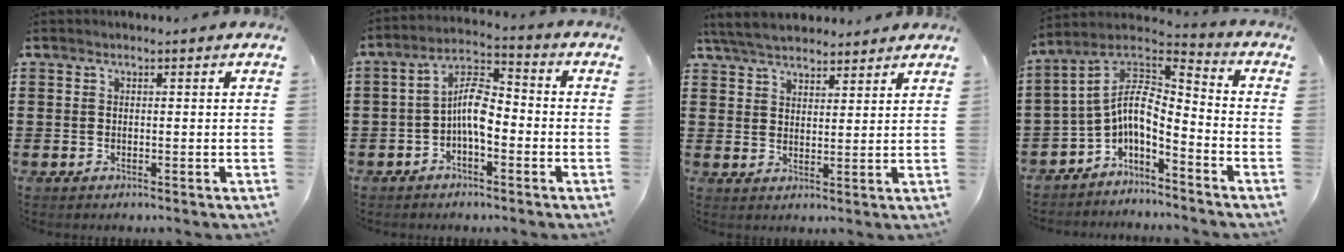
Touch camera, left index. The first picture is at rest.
{"total": 7.7, "force": [-2.0, 3.2, 6.7], "torque": [-0.139, 0.013, -0.041]}
{"total": 5.3, "force": [4.9, 1.4, 1.5], "torque": [-0.045, -0.006, 0.093]}
{"total": 6.9, "force": [-3.1, 2.4, 5.7], "torque": [-0.139, -0.022, -0.076]}